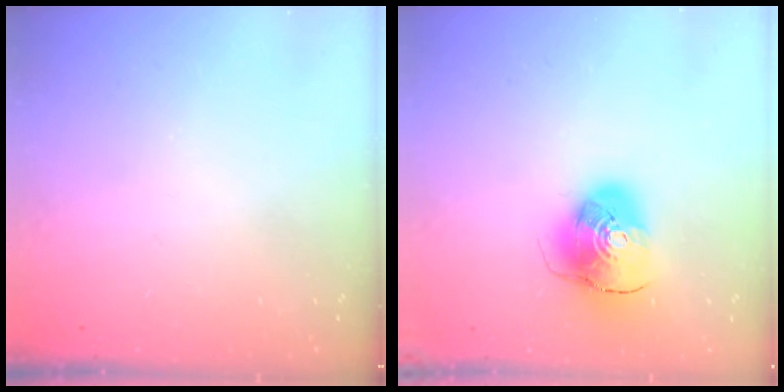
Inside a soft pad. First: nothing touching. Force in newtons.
{"total": 10.4, "press": 10.3, "slide": 1.4}